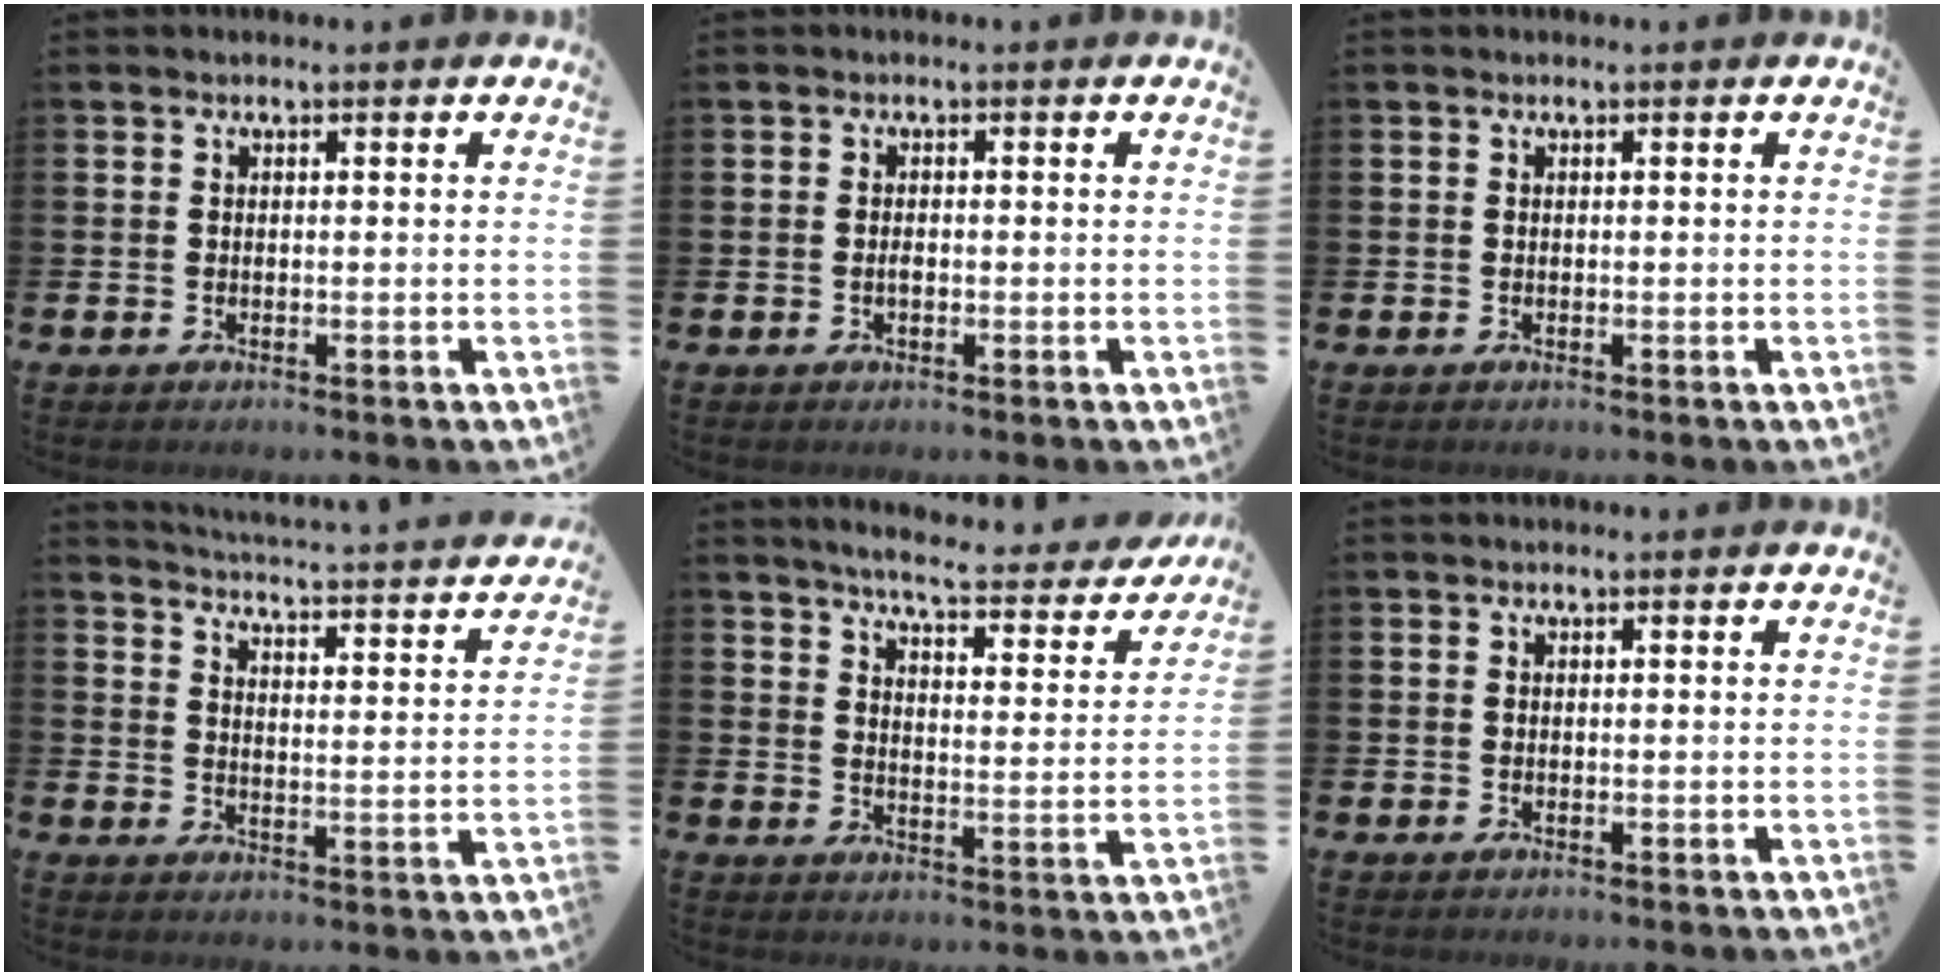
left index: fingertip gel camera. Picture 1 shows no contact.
{"total": 1.0, "force": [-0.3, 0.4, 0.8], "torque": [-0.015, 0.001, -0.006]}
{"total": 0.0}
{"total": 3.5, "force": [3.4, -0.4, 0.8], "torque": [-0.035, -0.041, 0.051]}
{"total": 5.9, "force": [5.5, 0.3, 2.1], "torque": [-0.050, -0.040, 0.089]}
{"total": 0.0}